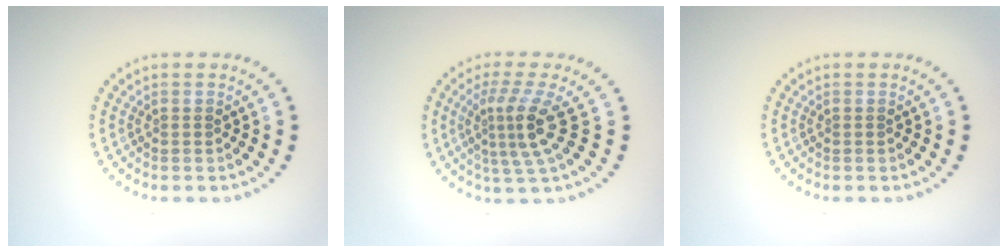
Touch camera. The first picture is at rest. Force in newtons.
{"total": 3.8, "press": 2.6, "slide": 2.8}
{"total": 0.0}